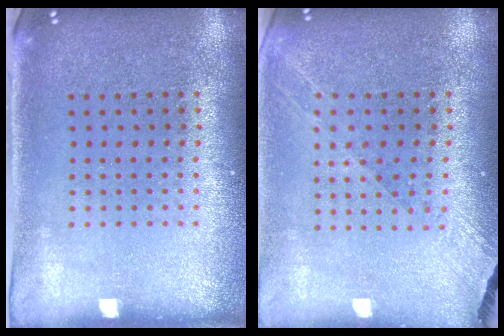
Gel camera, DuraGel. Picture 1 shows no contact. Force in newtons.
{"total": 1.3, "press": 1.2, "slide": 0.5}